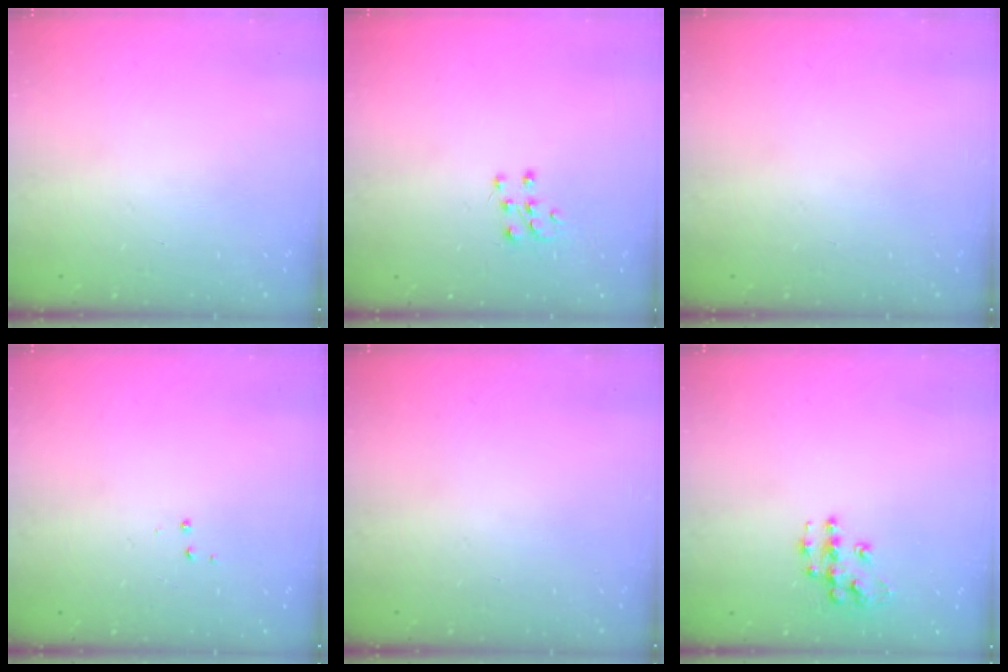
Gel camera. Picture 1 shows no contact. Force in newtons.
{"total": 6.0, "press": 5.9, "slide": 0.4}
{"total": 0.0}
{"total": 2.9, "press": 2.8, "slide": 0.4}
{"total": 0.0}
{"total": 9.2, "press": 9.2, "slide": 0.5}